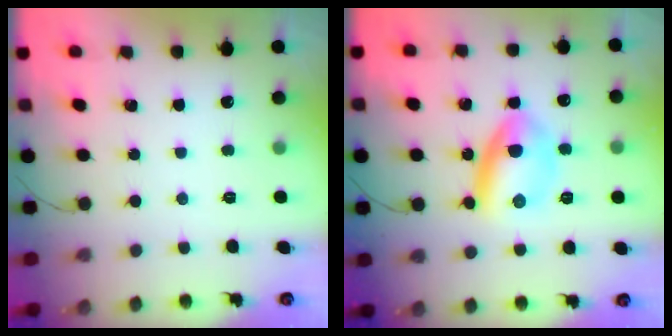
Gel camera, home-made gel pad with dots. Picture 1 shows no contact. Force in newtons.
{"total": 9.4, "press": 9.4, "slide": 0.9}